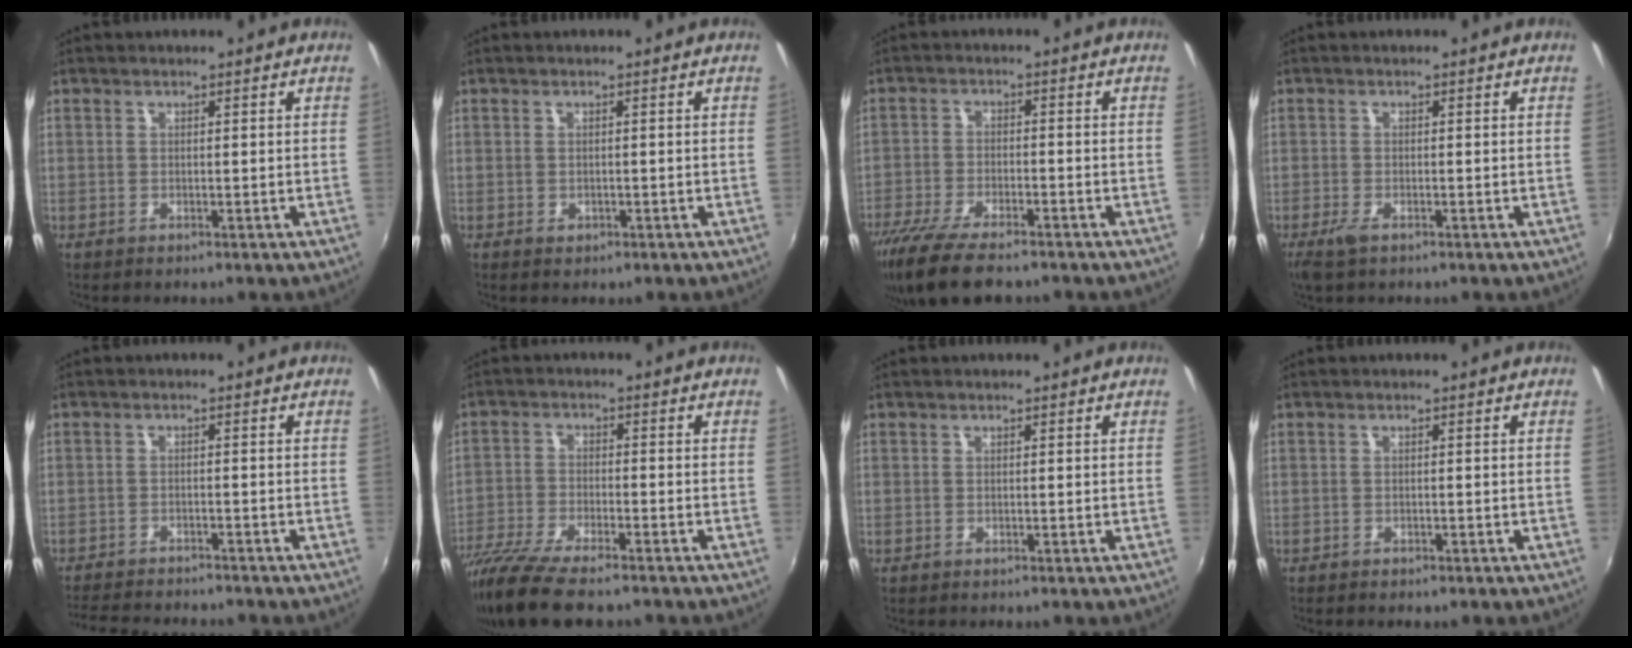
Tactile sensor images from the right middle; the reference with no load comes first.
{"total": 0.9, "force": [-0.4, 0.7, 0.3], "torque": [-0.003, -0.004, -0.006]}
{"total": 13.5, "force": [-10.4, 3.8, 7.8], "torque": [-0.174, -0.047, -0.184]}
{"total": 2.5, "force": [-1.6, 0.8, 1.8], "torque": [-0.040, -0.008, -0.031]}
{"total": 10.3, "force": [-9.3, 2.1, 3.7], "torque": [-0.095, -0.017, -0.146]}
{"total": 12.6, "force": [-9.9, 2.8, 7.2], "torque": [-0.169, -0.048, -0.185]}
{"total": 0.0}
{"total": 1.3, "force": [-1.1, 0.6, 0.4], "torque": [-0.011, -0.006, -0.018]}